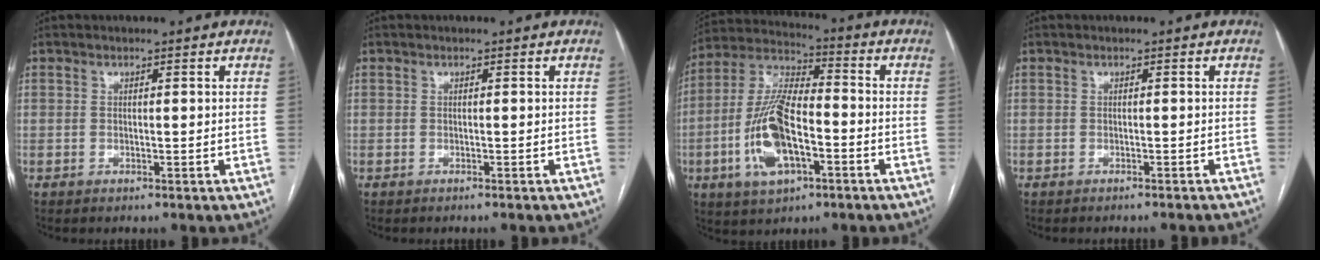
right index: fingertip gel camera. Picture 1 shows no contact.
{"total": 0.7, "force": [-0.6, 0.0, 0.2], "torque": [-0.004, 0.000, -0.010]}
{"total": 14.5, "force": [-4.3, 5.6, 12.6], "torque": [-0.272, 0.009, -0.077]}
{"total": 6.8, "force": [-6.7, -0.2, 1.2], "torque": [-0.005, -0.003, -0.071]}